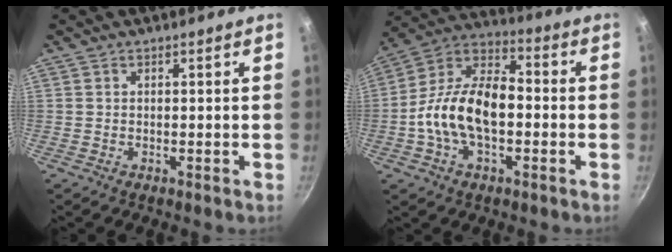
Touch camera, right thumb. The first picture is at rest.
{"total": 16.8, "force": [-2.6, 9.7, 13.4], "torque": [-0.221, 0.046, -0.065]}